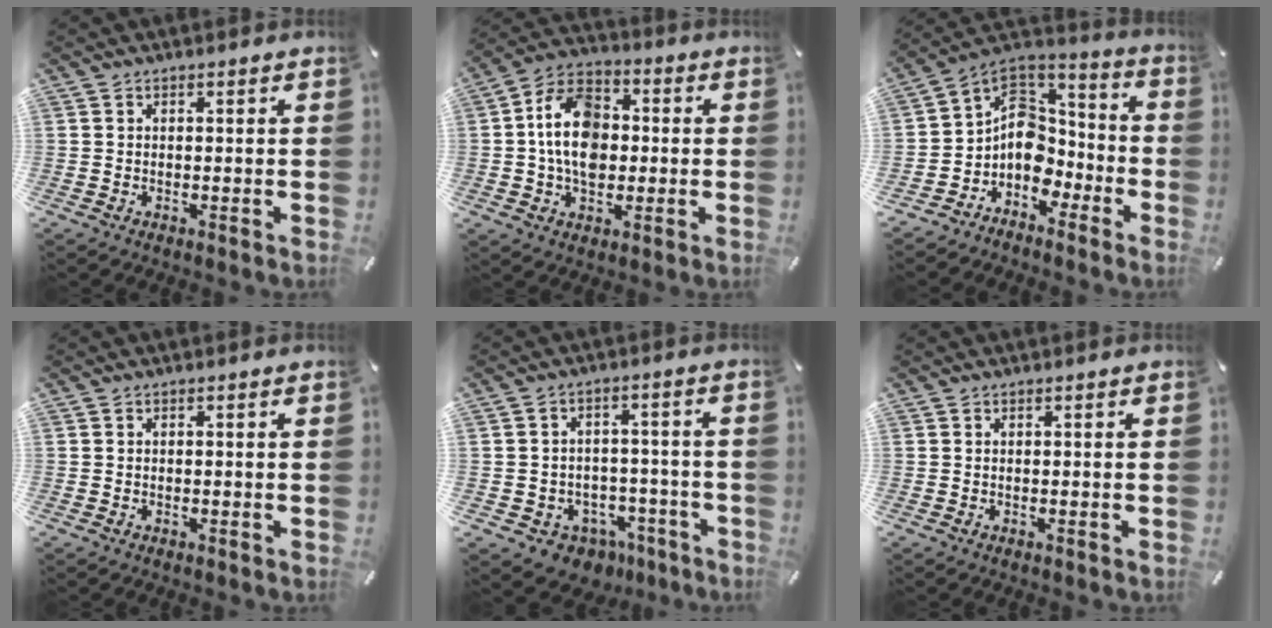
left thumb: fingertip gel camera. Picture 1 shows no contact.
{"total": 13.5, "force": [-0.3, 10.0, 9.1], "torque": [-0.185, 0.017, -0.006]}
{"total": 10.1, "force": [-3.0, 9.0, 3.4], "torque": [-0.066, 0.002, -0.047]}
{"total": 0.0}
{"total": 5.6, "force": [-2.2, 5.1, 0.7], "torque": [-0.023, 0.014, -0.034]}
{"total": 0.0}